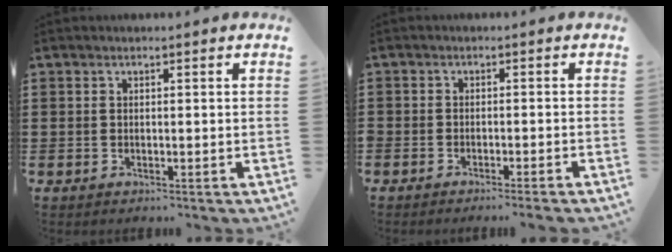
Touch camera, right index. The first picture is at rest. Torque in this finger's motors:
{"motor_torque": [0.18, -0.16, 0.03, -0.03]}